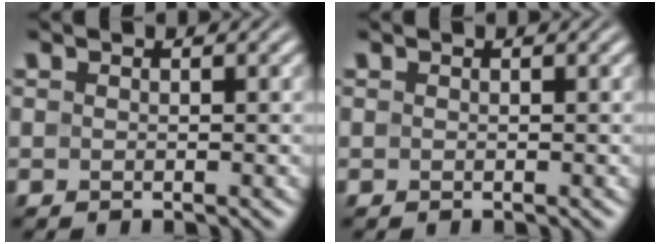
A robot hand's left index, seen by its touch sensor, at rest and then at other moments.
{"total": 0.0}